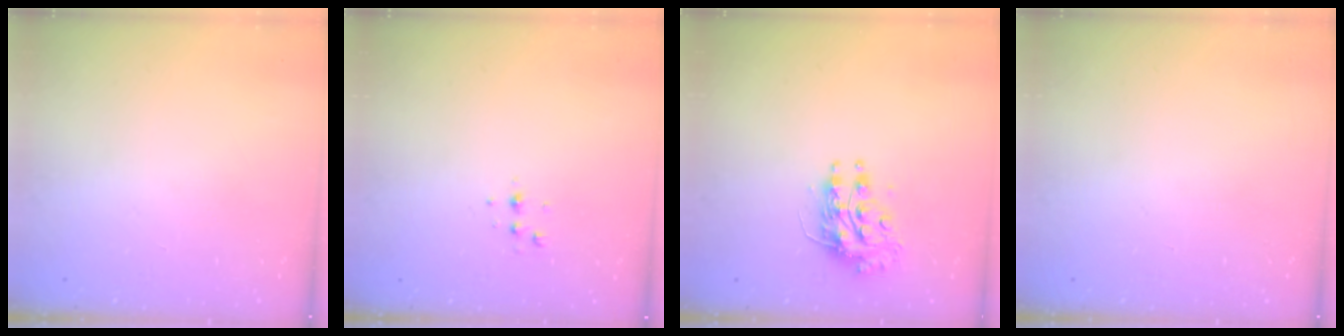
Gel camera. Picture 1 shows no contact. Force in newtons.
{"total": 3.7, "press": 3.2, "slide": 1.7}
{"total": 10.5, "press": 10.5, "slide": 0.3}
{"total": 0.0}